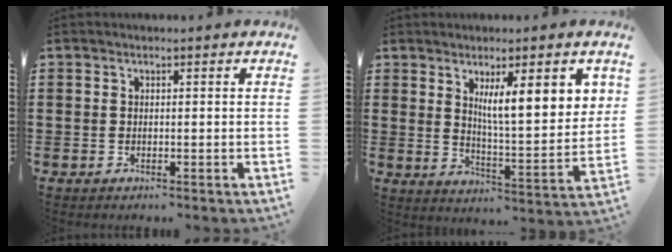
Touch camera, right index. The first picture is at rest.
{"total": 8.4, "force": [3.9, 1.8, 7.2], "torque": [-0.130, -0.009, 0.061]}